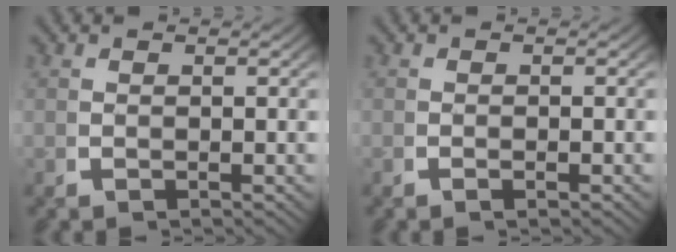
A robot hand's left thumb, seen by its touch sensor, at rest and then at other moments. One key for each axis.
{"total": 0.6, "fx": -0.3, "fy": 0.2, "fz": 0.5, "tx": -0.010, "ty": 0.001, "tz": -0.008}